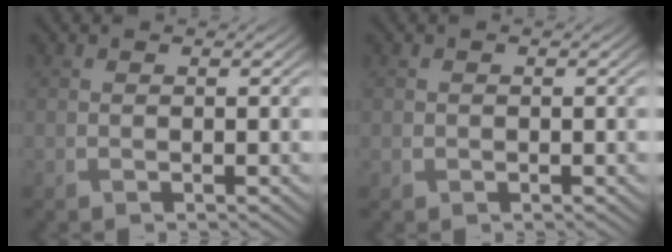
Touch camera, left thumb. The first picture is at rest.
{"total": 0.6, "force": [-0.1, 0.6, 0.0], "torque": [0.001, -0.005, -0.005]}